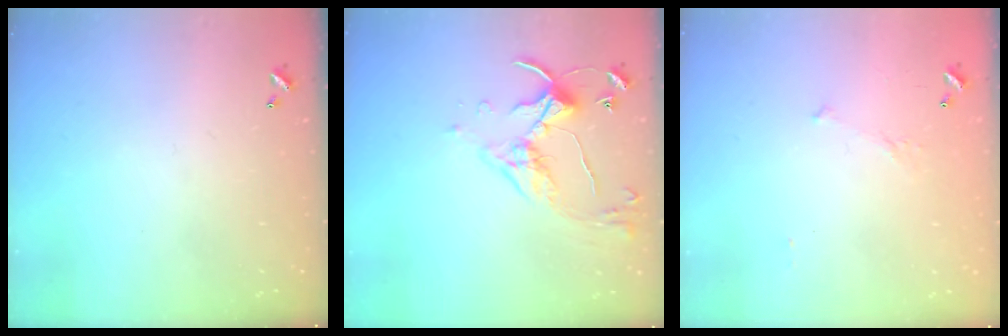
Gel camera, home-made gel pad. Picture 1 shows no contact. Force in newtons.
{"total": 5.3, "press": 5.3, "slide": 0.7}
{"total": 5.3, "press": 5.3, "slide": 0.8}